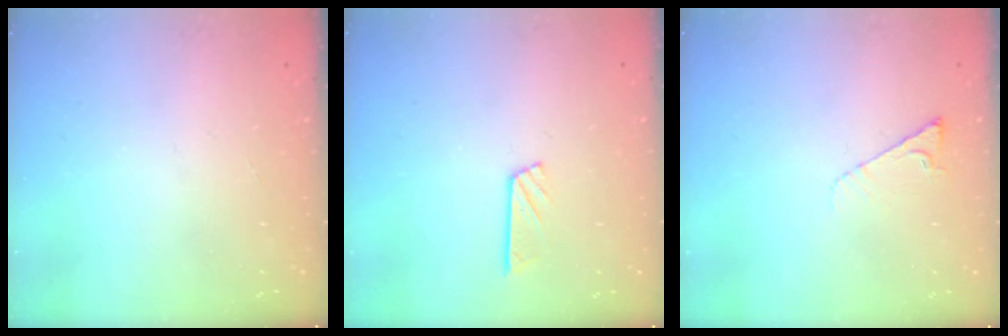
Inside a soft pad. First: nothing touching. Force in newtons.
{"total": 4.8, "press": 4.8, "slide": 0.3}
{"total": 3.3, "press": 3.2, "slide": 0.6}